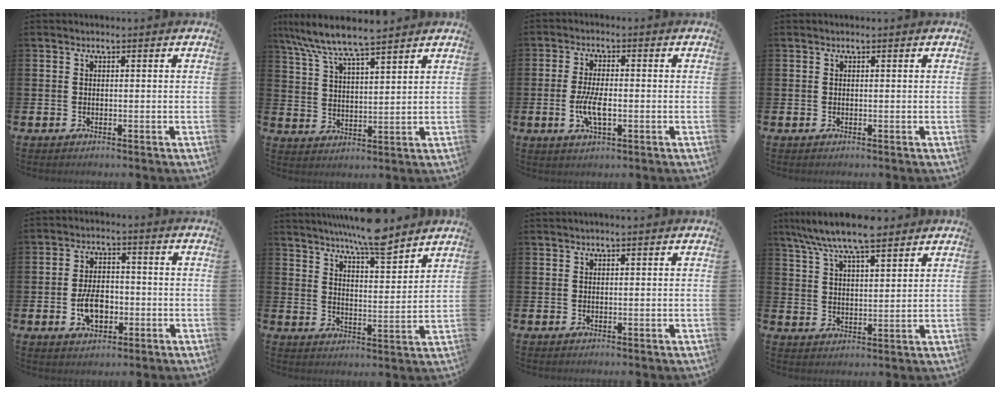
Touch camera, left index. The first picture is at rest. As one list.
[{"total": 7.3, "force": [6.9, 0.6, 2.5], "torque": [-0.080, -0.030, 0.123]}, {"total": 5.0, "force": [-0.9, 2.0, 4.5], "torque": [-0.093, -0.001, -0.020]}, {"total": 0.0}, {"total": 5.6, "force": [-1.5, 3.4, 4.2], "torque": [-0.072, 0.004, -0.029]}, {"total": 8.6, "force": [8.0, 0.7, 2.9], "torque": [-0.069, -0.045, 0.144]}, {"total": 0.7, "force": [0.6, -0.1, 0.3], "torque": [-0.004, 0.000, 0.011]}, {"total": 8.8, "force": [7.9, 1.3, 3.6], "torque": [-0.091, -0.023, 0.144]}]